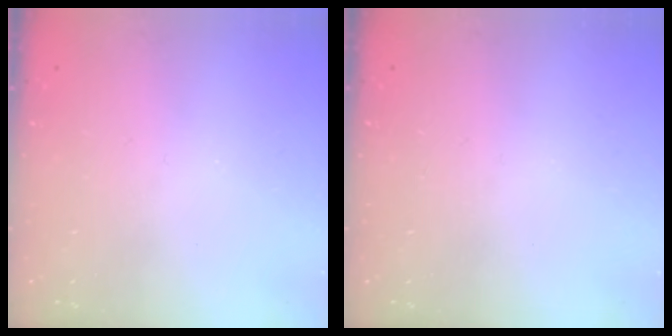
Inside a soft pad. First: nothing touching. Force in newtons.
{"total": 0.0}